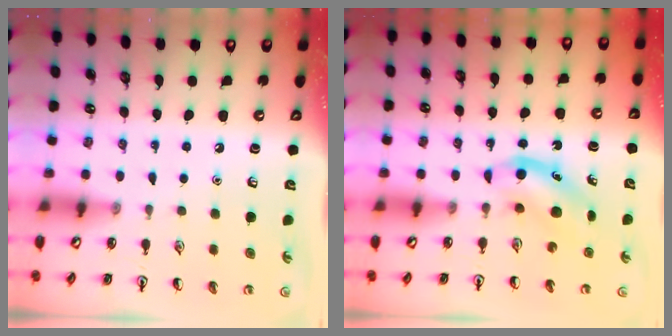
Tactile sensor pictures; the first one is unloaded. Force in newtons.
{"total": 4.3, "press": 4.1, "slide": 1.2}